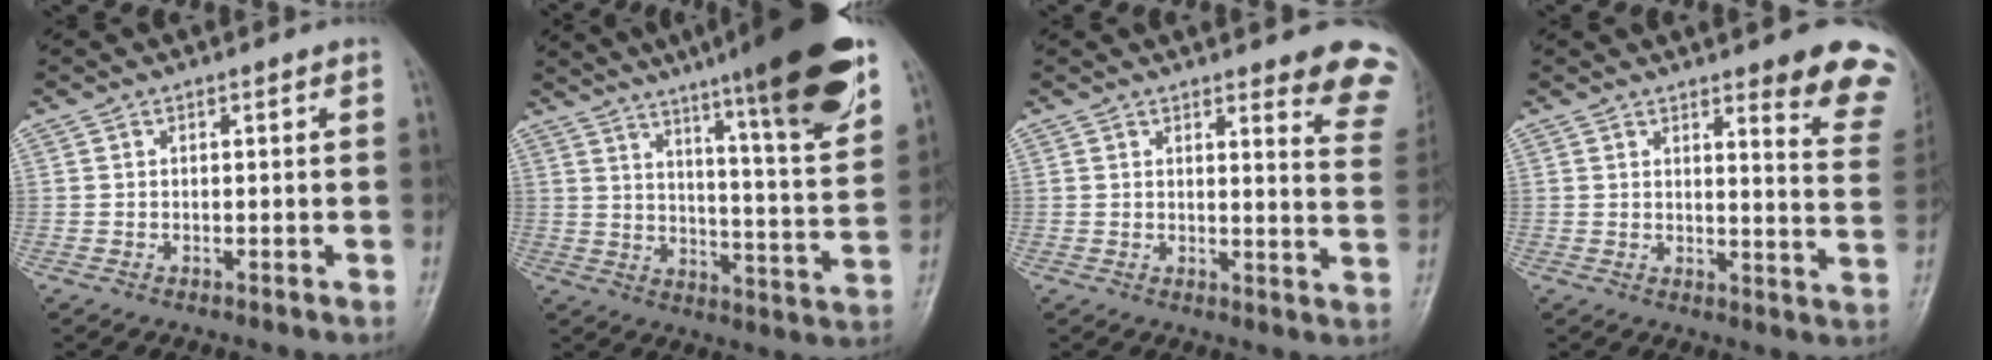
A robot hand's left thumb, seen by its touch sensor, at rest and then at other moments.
{"total": 22.6, "force": [14.7, 2.4, 16.9], "torque": [-0.229, -0.056, 0.213]}
{"total": 9.7, "force": [8.0, 2.4, 4.9], "torque": [-0.018, -0.042, 0.064]}
{"total": 12.6, "force": [9.0, 2.8, 8.4], "torque": [-0.063, -0.053, 0.089]}